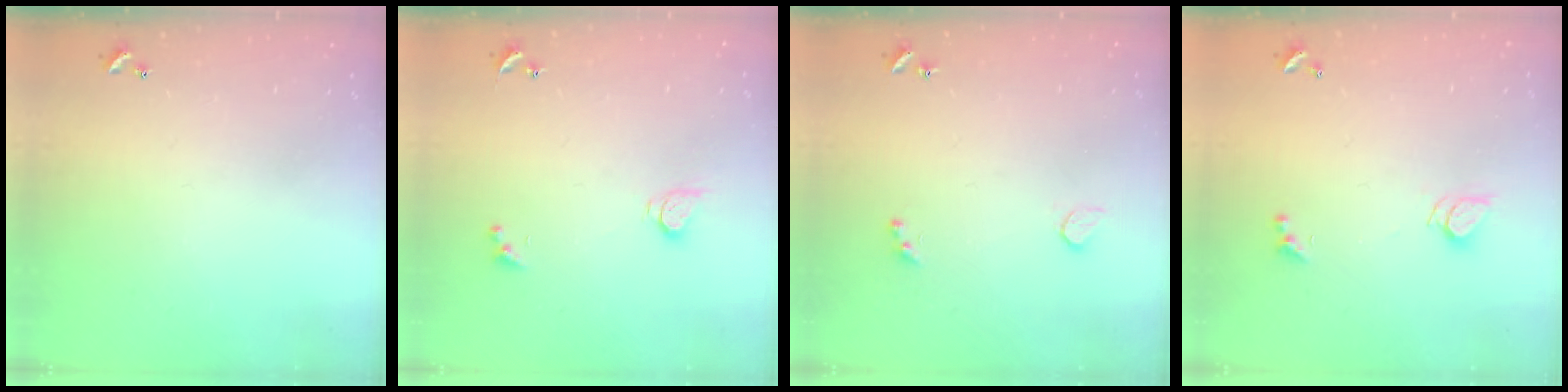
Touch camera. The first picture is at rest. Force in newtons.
{"total": 2.7, "press": 2.7, "slide": 0.3}
{"total": 2.6, "press": 2.2, "slide": 1.2}
{"total": 2.3, "press": 2.3, "slide": 0.2}